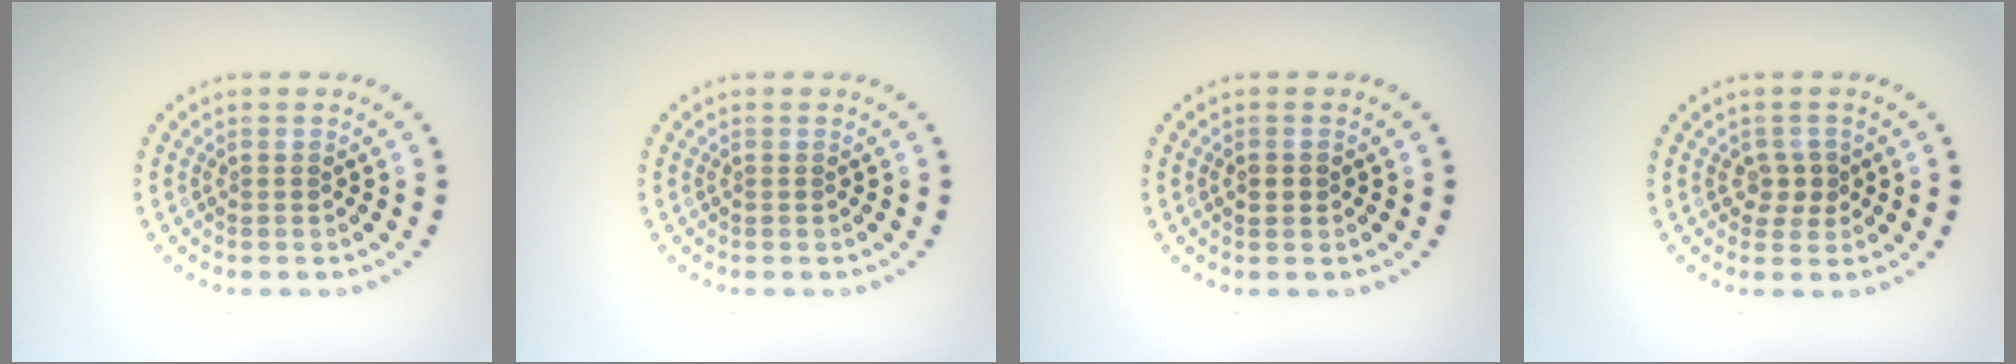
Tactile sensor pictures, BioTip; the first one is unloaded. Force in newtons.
{"total": 0.0}
{"total": 1.4, "press": 1.4, "slide": 0.2}
{"total": 1.9, "press": 1.8, "slide": 0.7}